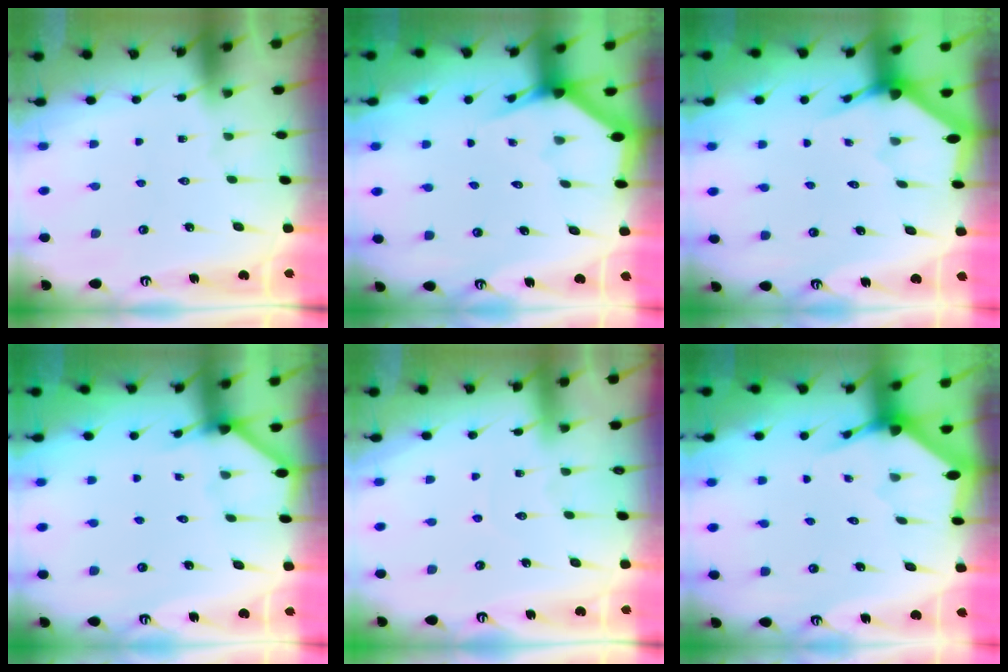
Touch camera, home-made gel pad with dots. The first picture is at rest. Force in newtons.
{"total": 2.9, "press": 2.9, "slide": 0.0}
{"total": 2.9, "press": 2.9, "slide": 0.1}
{"total": 2.9, "press": 2.9, "slide": 0.2}
{"total": 2.7, "press": 2.7, "slide": 0.2}
{"total": 3.0, "press": 3.0, "slide": 0.1}